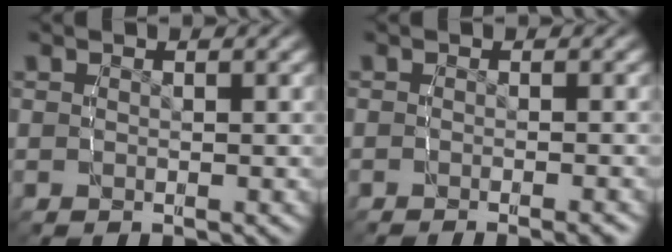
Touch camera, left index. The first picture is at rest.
{"total": 2.1, "force": [-1.8, 0.3, 1.2], "torque": [-0.013, 0.000, -0.028]}